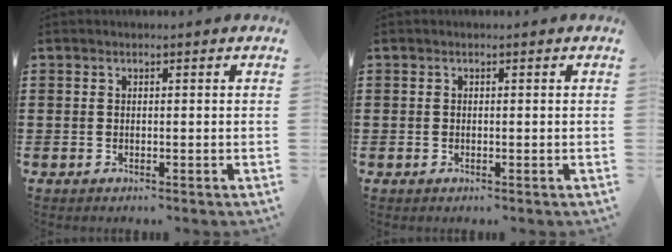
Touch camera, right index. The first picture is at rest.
{"total": 0.0}